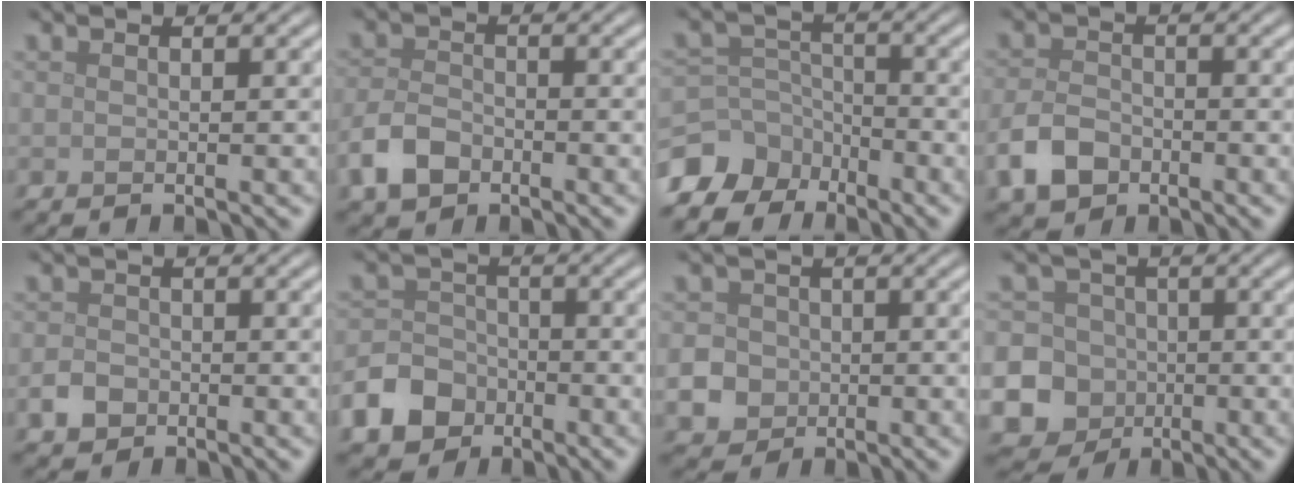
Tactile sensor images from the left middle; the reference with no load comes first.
{"total": 3.4, "force": [-2.0, 2.1, 1.8], "torque": [-0.034, -0.001, -0.047]}
{"total": 7.4, "force": [-5.4, 4.9, 1.3], "torque": [-0.019, -0.003, -0.105]}
{"total": 3.7, "force": [-2.0, 2.5, 1.9], "torque": [-0.040, -0.002, -0.044]}
{"total": 1.9, "force": [-0.9, 1.5, 0.8], "torque": [-0.012, -0.001, -0.021]}
{"total": 5.8, "force": [-3.3, 4.4, 1.8], "torque": [-0.029, -0.005, -0.074]}
{"total": 6.7, "force": [-1.8, 6.1, 1.8], "torque": [-0.042, -0.014, -0.056]}
{"total": 16.9, "force": [-5.4, 15.6, 3.7], "torque": [-0.118, -0.030, -0.120]}